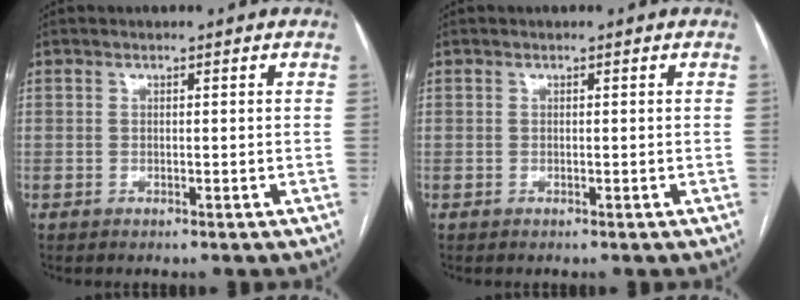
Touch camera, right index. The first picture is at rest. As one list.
[{"total": 0.0}]